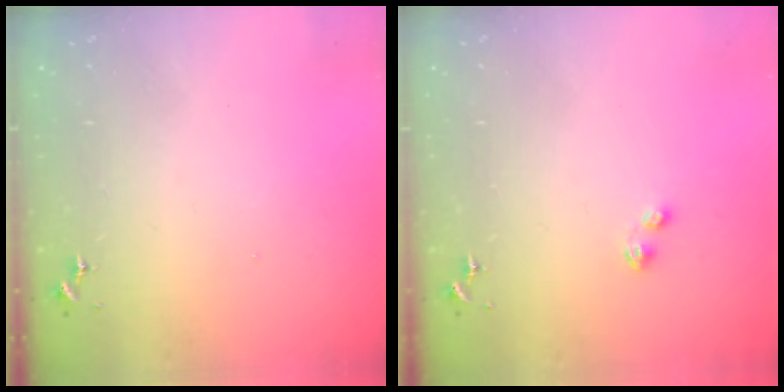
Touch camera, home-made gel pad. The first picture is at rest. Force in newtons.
{"total": 3.1, "press": 3.1, "slide": 0.5}